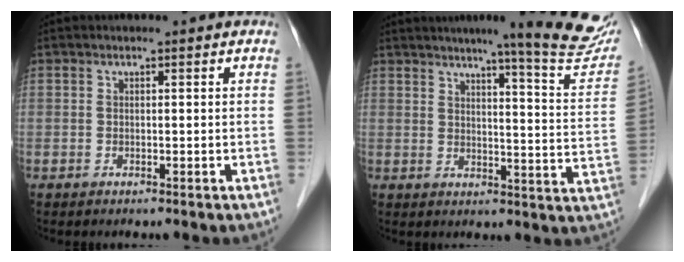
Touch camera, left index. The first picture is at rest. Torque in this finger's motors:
{"motor_torque": [0.98, -1.16, 0.49, 0.09]}